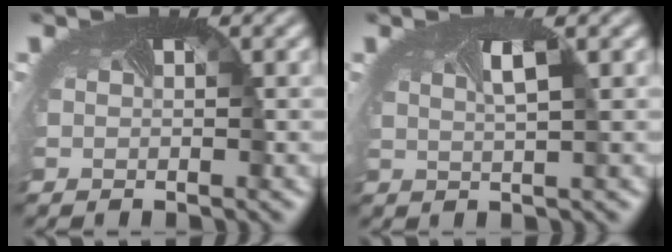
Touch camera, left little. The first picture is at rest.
{"total": 1.5, "force": [0.6, 0.0, 1.4], "torque": [-0.020, 0.000, 0.009]}